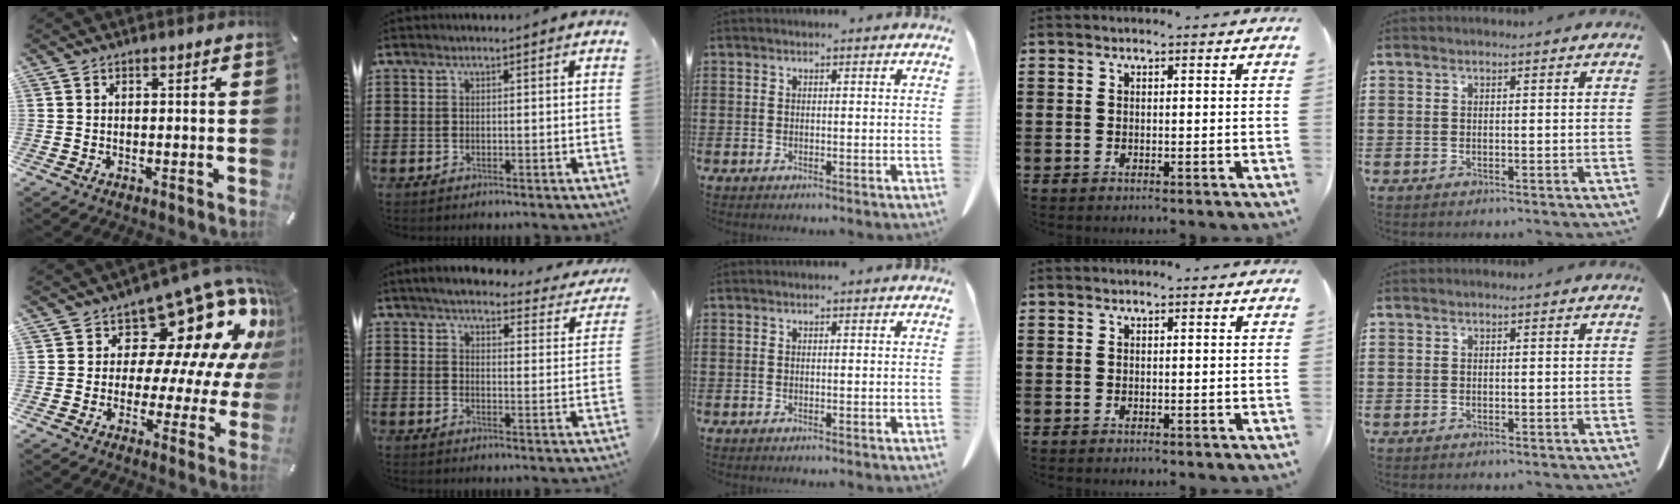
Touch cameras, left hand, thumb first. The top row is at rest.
{"thumb": {"total": 18.6, "force": [9.8, 10.6, 11.8], "torque": [-0.150, -0.085, 0.161]}, "index": {"total": 4.7, "force": [4.3, 0.6, 2.0], "torque": [-0.057, -0.020, 0.071]}}